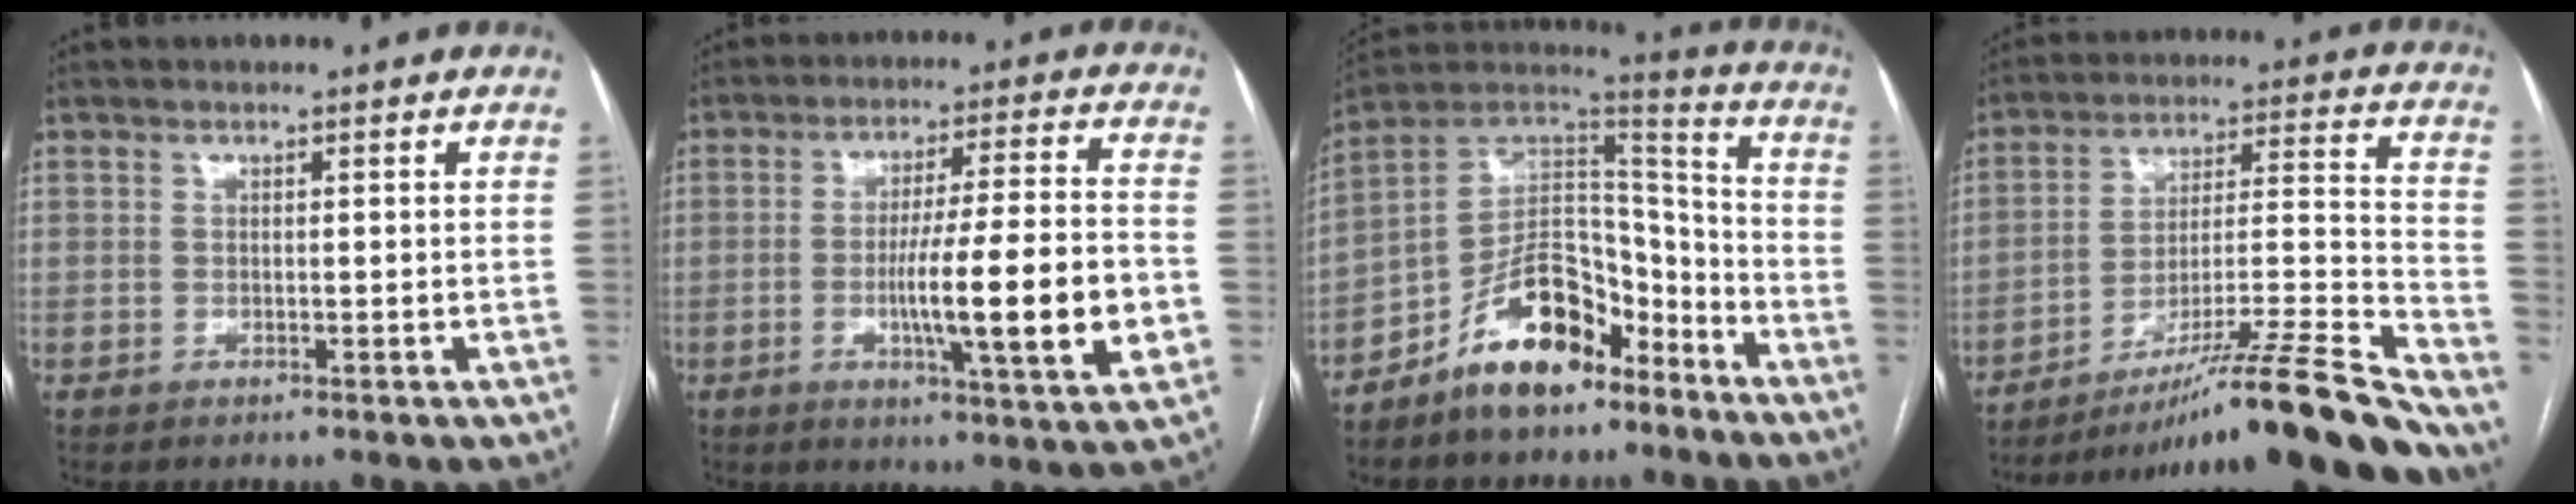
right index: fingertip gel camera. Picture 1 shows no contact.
{"total": 15.4, "force": [-3.2, 0.5, 15.1], "torque": [-0.238, -0.009, -0.053]}
{"total": 14.3, "force": [-9.5, 6.6, 8.5], "torque": [-0.149, 0.037, -0.168]}
{"total": 24.0, "force": [-19.5, -1.0, 13.9], "torque": [-0.161, -0.006, -0.311]}